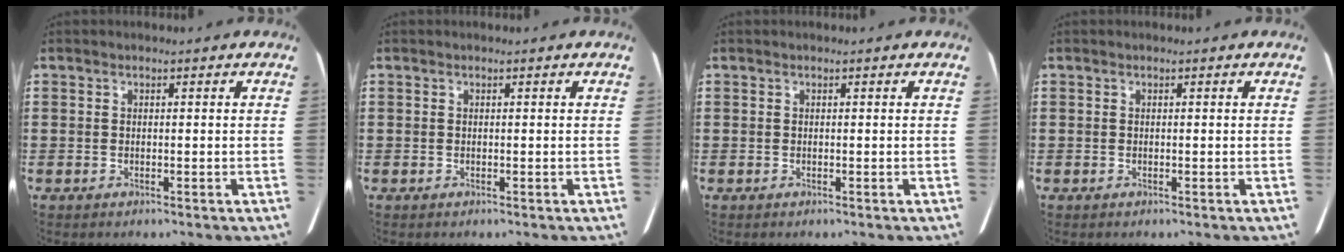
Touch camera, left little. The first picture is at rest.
{"total": 0.0}
{"total": 0.0}
{"total": 0.0}